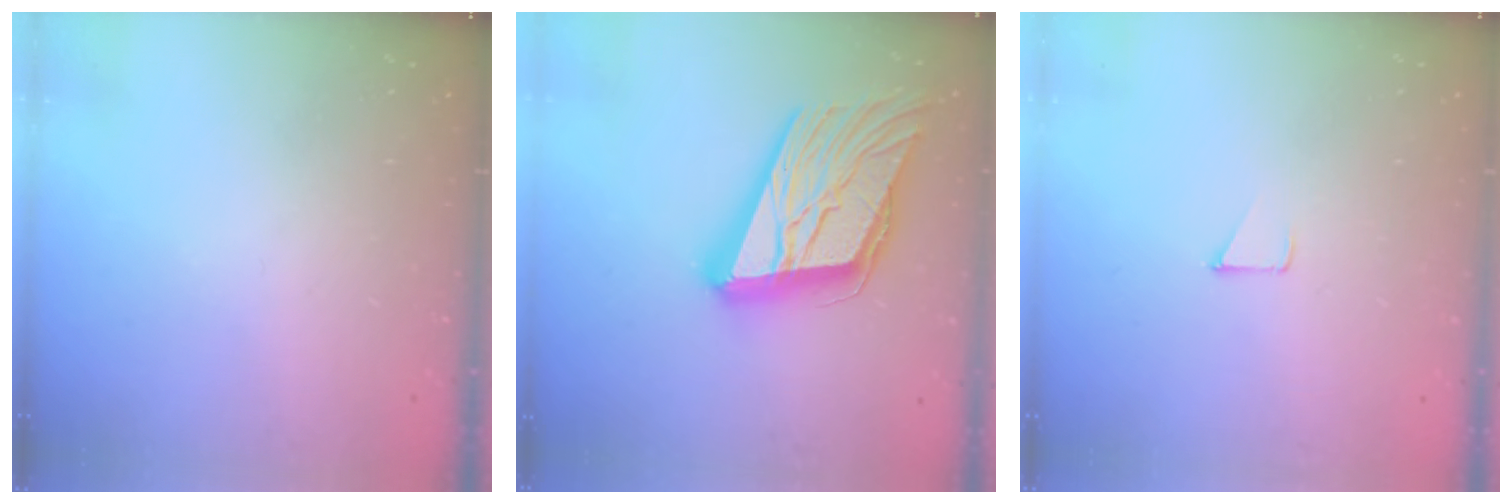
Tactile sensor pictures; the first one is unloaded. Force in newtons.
{"total": 27.8, "press": 27.3, "slide": 5.1}
{"total": 2.9, "press": 2.8, "slide": 0.3}